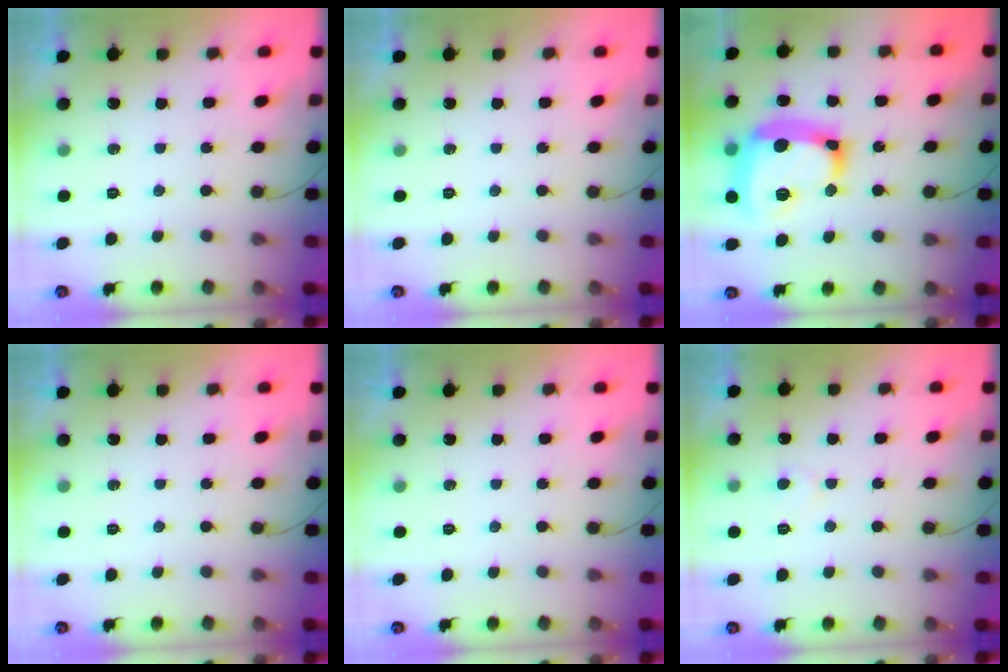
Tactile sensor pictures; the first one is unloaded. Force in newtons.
{"total": 0.0}
{"total": 21.6, "press": 21.5, "slide": 2.0}
{"total": 0.0}
{"total": 0.0}
{"total": 3.5, "press": 3.5, "slide": 0.3}